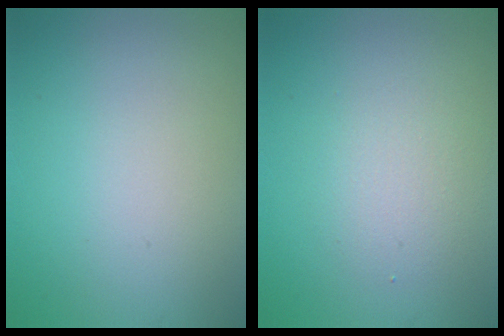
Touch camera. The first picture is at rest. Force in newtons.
{"total": 2.5, "press": 2.5, "slide": 0.1}